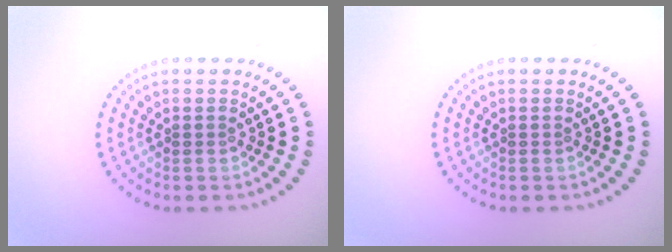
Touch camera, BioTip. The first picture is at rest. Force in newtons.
{"total": 0.0}